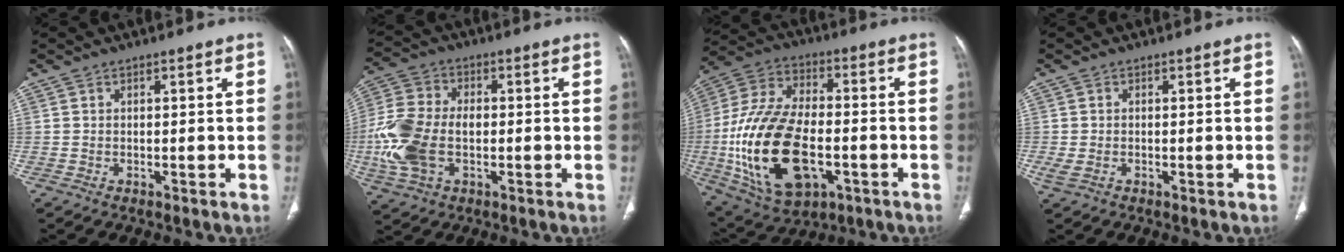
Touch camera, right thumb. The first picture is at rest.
{"total": 14.2, "force": [-1.8, 9.0, 10.8], "torque": [-0.246, 0.013, -0.031]}
{"total": 24.0, "force": [-5.2, 13.3, 19.3], "torque": [-0.384, 0.012, -0.077]}
{"total": 2.0, "force": [-0.4, 1.1, 1.7], "torque": [-0.046, 0.003, -0.006]}